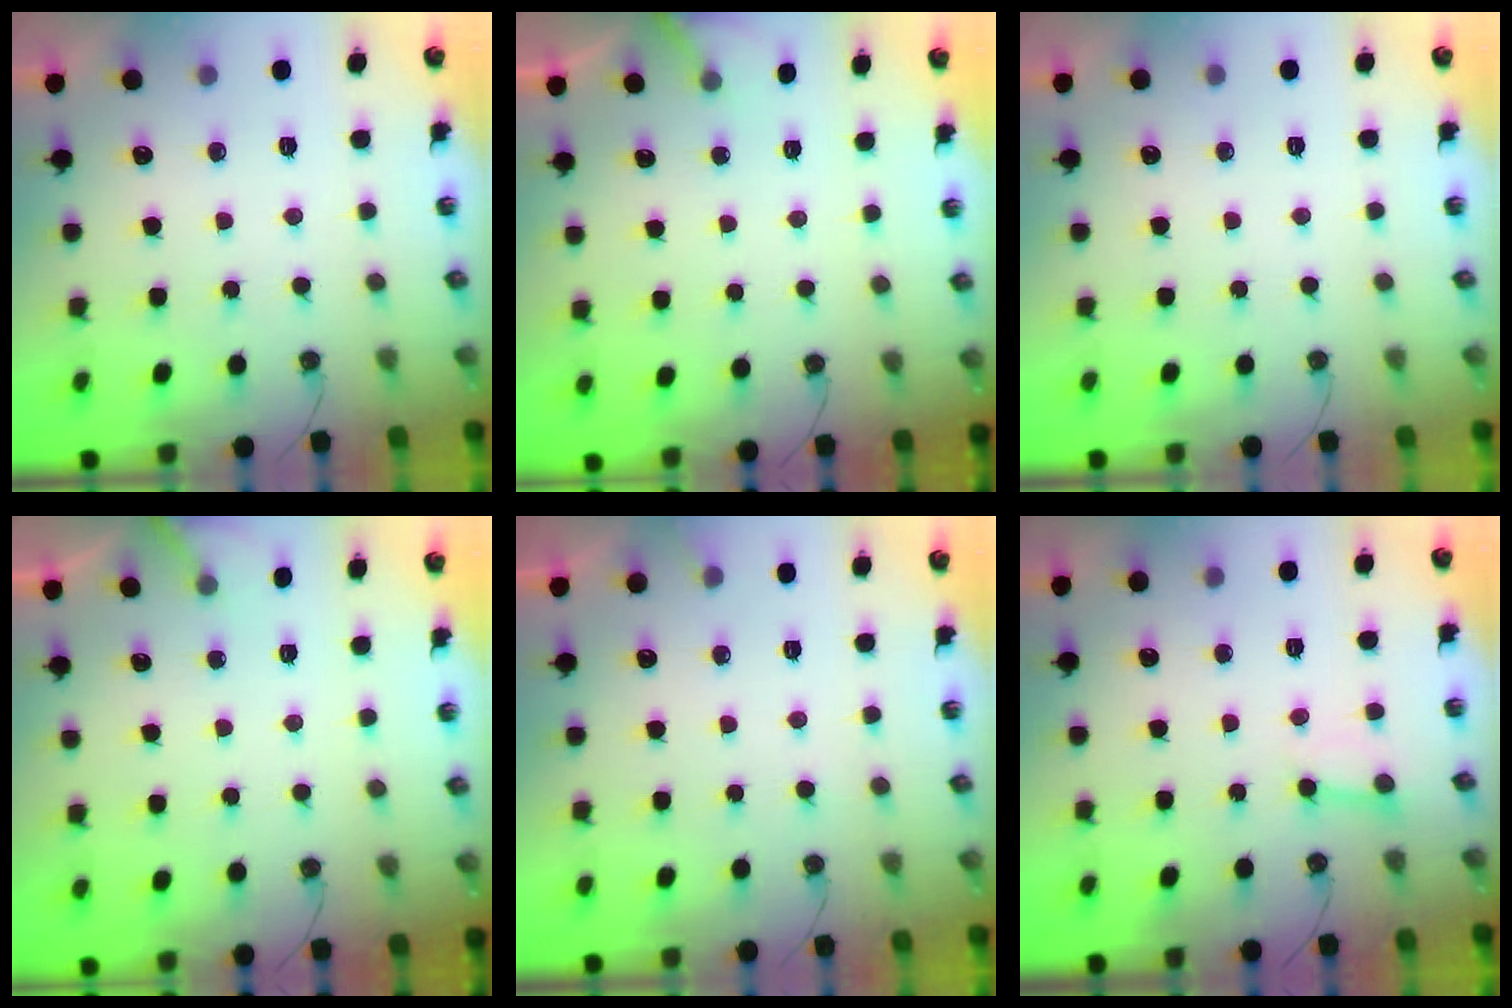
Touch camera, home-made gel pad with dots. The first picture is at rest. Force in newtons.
{"total": 3.0, "press": 3.0, "slide": 0.3}
{"total": 0.0}
{"total": 3.0, "press": 3.0, "slide": 0.3}
{"total": 4.9, "press": 4.9, "slide": 0.3}
{"total": 2.6, "press": 2.5, "slide": 0.4}